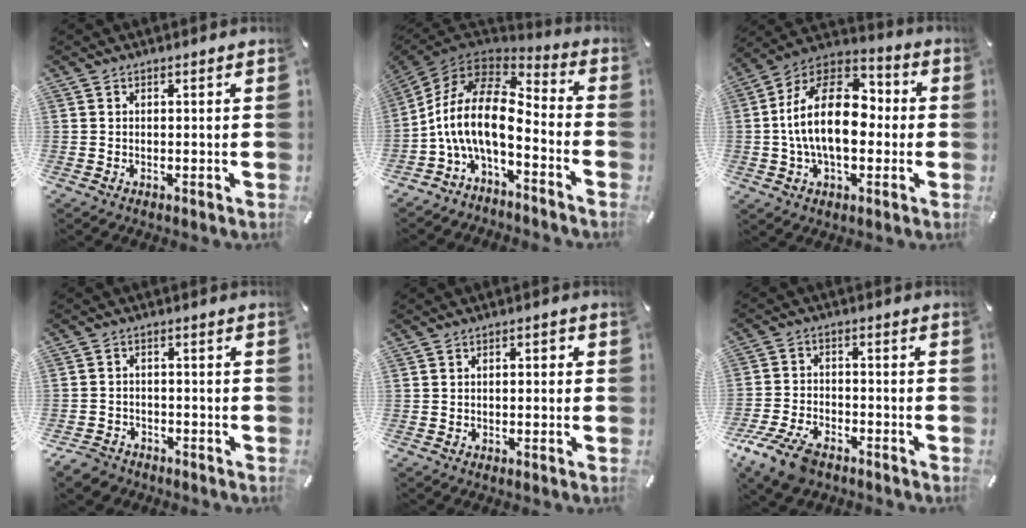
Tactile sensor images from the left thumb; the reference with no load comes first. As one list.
[{"total": 15.7, "force": [-3.9, 7.4, 13.3], "torque": [-0.293, -0.003, -0.075]}, {"total": 19.6, "force": [-0.8, 12.6, 15.0], "torque": [-0.296, 0.012, -0.022]}, {"total": 4.3, "force": [-3.4, 2.5, 0.8], "torque": [-0.032, 0.015, -0.071]}, {"total": 1.7, "force": [-0.7, 1.0, 1.2], "torque": [-0.025, 0.008, -0.015]}, {"total": 9.3, "force": [-6.6, 4.6, 4.7], "torque": [-0.108, 0.028, -0.125]}]